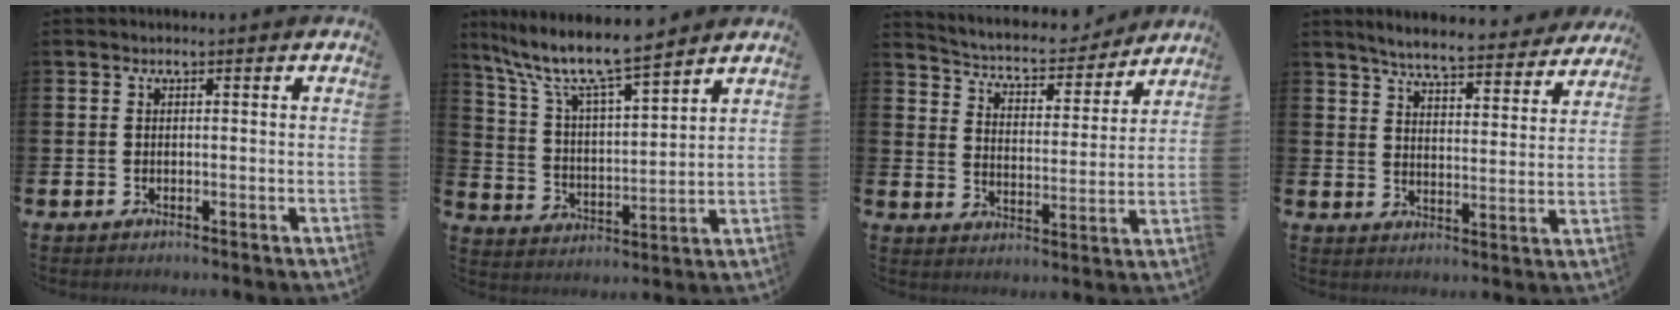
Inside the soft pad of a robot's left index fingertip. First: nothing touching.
{"total": 9.7, "force": [8.7, 1.1, 4.2], "torque": [-0.122, -0.049, 0.149]}
{"total": 5.6, "force": [5.3, 1.5, 1.1], "torque": [-0.048, -0.043, 0.085]}
{"total": 6.1, "force": [5.9, 0.4, 1.6], "torque": [-0.040, -0.046, 0.098]}